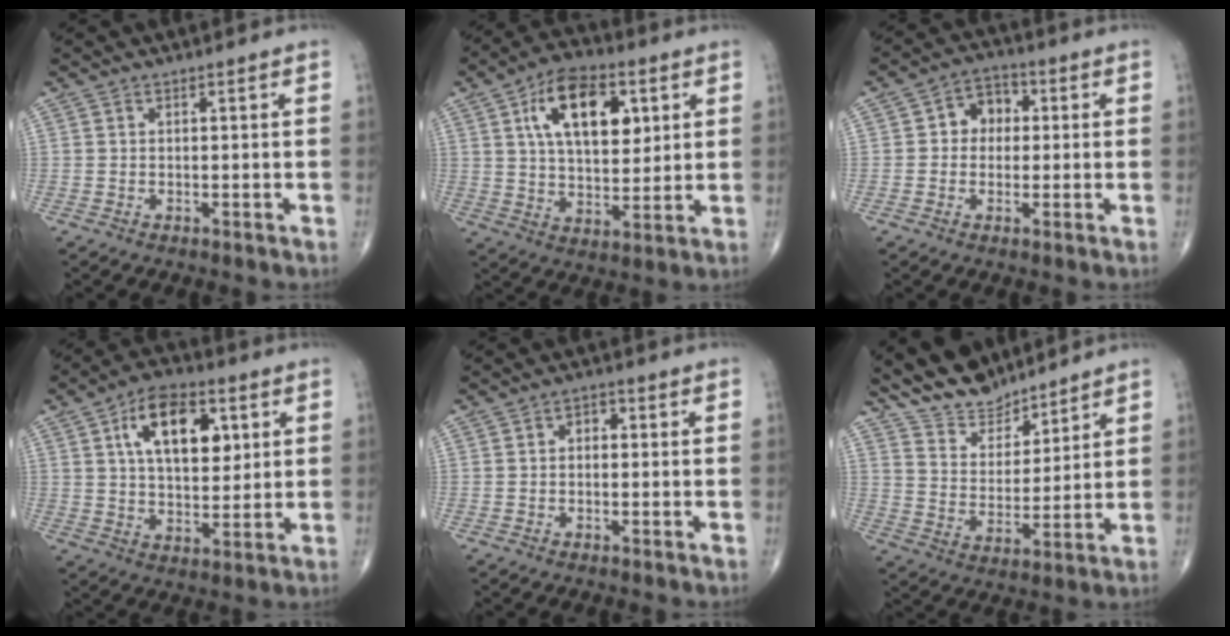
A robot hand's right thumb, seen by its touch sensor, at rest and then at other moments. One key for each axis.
{"total": 16.3, "fx": 5.7, "fy": 9.0, "fz": 12.4, "tx": -0.172, "ty": -0.013, "tz": 0.096}
{"total": 6.0, "fx": 0.8, "fy": 4.9, "fz": 3.5, "tx": -0.025, "ty": 0.014, "tz": 0.003}
{"total": 14.8, "fx": 4.9, "fy": 8.2, "fz": 11.2, "tx": -0.153, "ty": -0.009, "tz": 0.082}
{"total": 2.2, "fx": 0.1, "fy": 1.6, "fz": 1.5, "tx": -0.007, "ty": 0.010, "tz": -0.003}
{"total": 10.6, "fx": 9.5, "fy": 4.2, "fz": 2.4, "tx": -0.016, "ty": -0.064, "tz": 0.182}